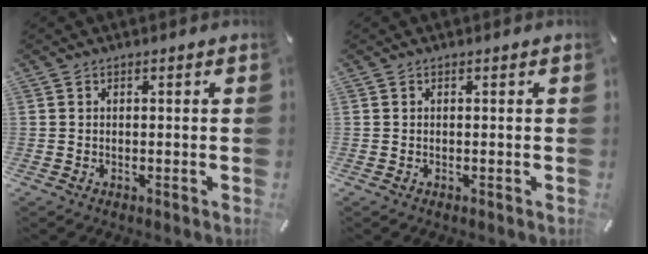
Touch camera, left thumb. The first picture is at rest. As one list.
[{"total": 0.0}]